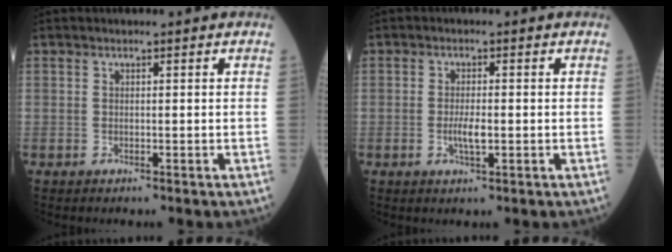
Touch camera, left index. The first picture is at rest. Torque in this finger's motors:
{"motor_torque": [0.40, 0.24, 0.08, 0.02]}